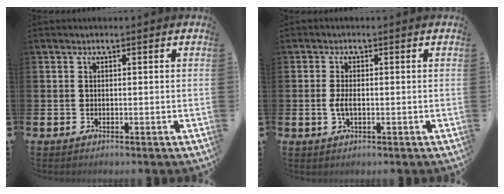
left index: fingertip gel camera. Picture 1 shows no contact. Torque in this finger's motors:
{"motor_torque": [0.51, -0.01, 0.05, 0.11]}